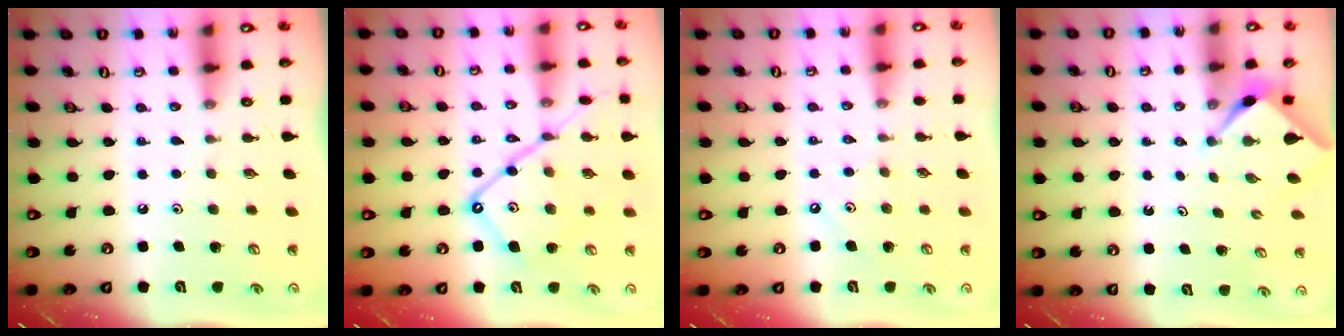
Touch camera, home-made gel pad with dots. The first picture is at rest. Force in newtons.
{"total": 16.2, "press": 16.1, "slide": 1.4}
{"total": 3.5, "press": 3.4, "slide": 0.5}
{"total": 2.4, "press": 2.3, "slide": 0.3}